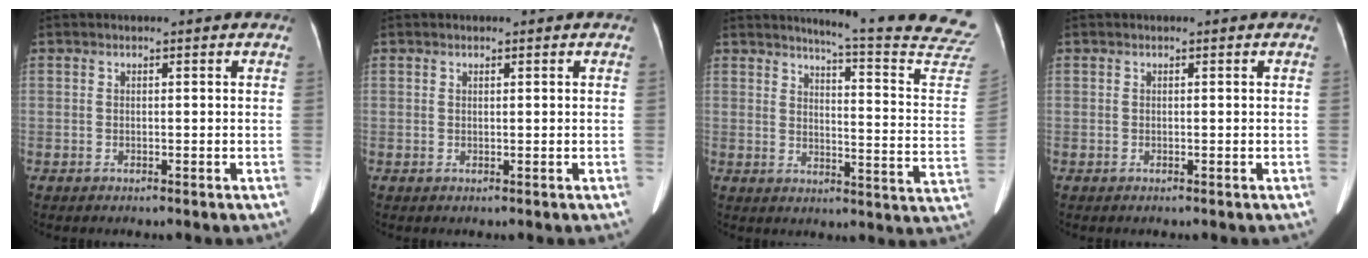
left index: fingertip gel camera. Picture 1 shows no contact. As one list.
[{"total": 0.0}, {"total": 20.5, "force": [19.3, -1.1, 6.6], "torque": [-0.082, -0.149, 0.207]}, {"total": 0.0}]